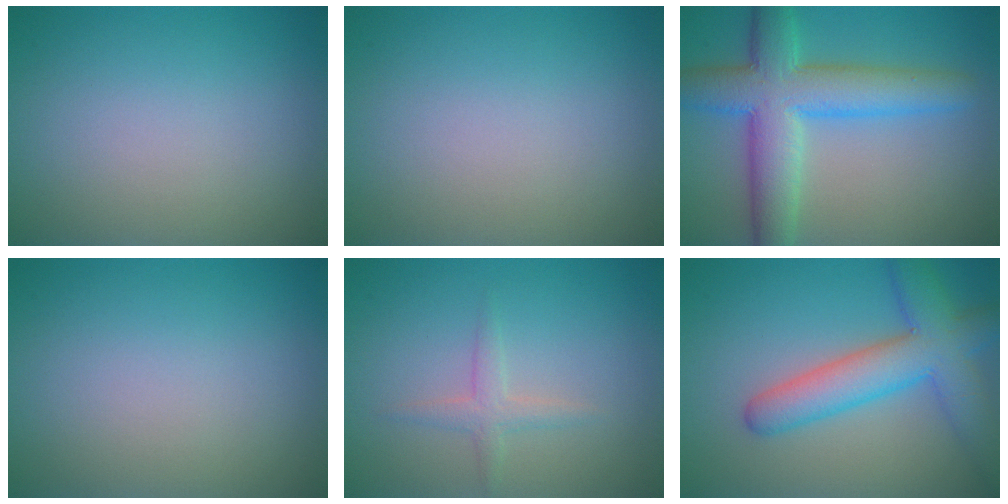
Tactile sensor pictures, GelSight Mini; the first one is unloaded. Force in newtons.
{"total": 0.0}
{"total": 8.2, "press": 8.2, "slide": 0.2}
{"total": 0.0}
{"total": 1.6, "press": 1.6, "slide": 0.1}
{"total": 6.8, "press": 6.8, "slide": 0.4}